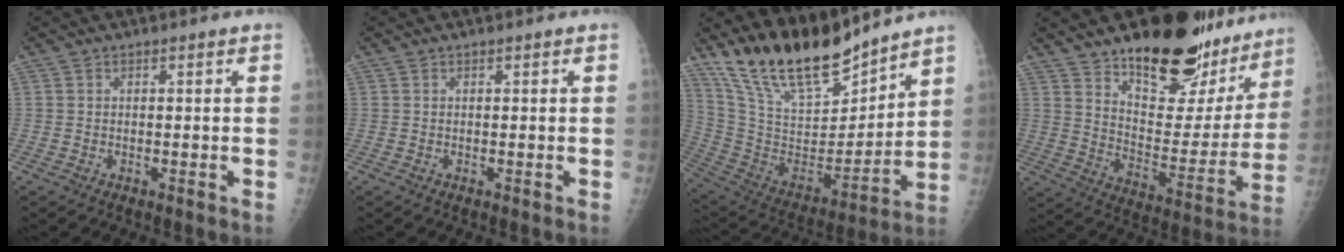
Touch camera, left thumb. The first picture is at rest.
{"total": 0.0}
{"total": 21.2, "force": [17.7, 6.5, 9.6], "torque": [-0.138, -0.099, 0.327]}
{"total": 26.0, "force": [19.7, 10.8, 13.1], "torque": [-0.147, -0.113, 0.287]}